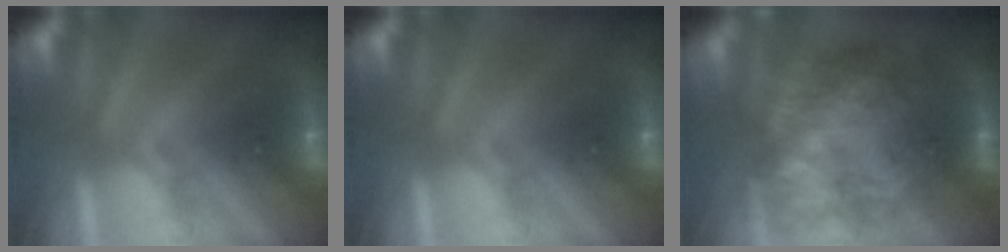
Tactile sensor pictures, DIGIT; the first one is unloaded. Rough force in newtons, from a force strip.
{"total": 0.0}
{"total": 7.3}